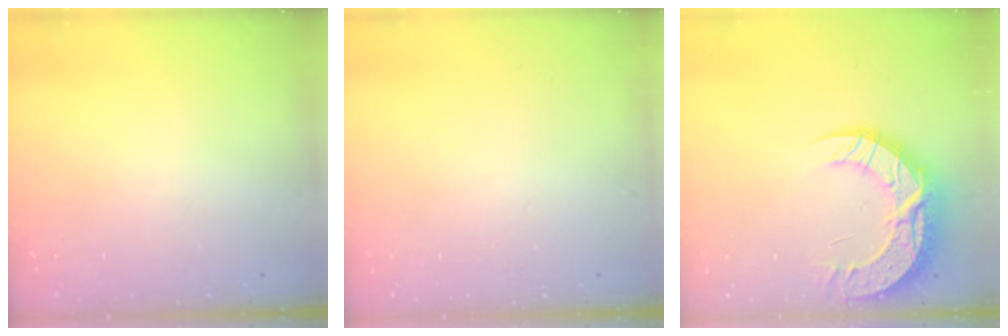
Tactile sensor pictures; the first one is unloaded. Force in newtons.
{"total": 0.0}
{"total": 16.1, "press": 16.1, "slide": 1.3}